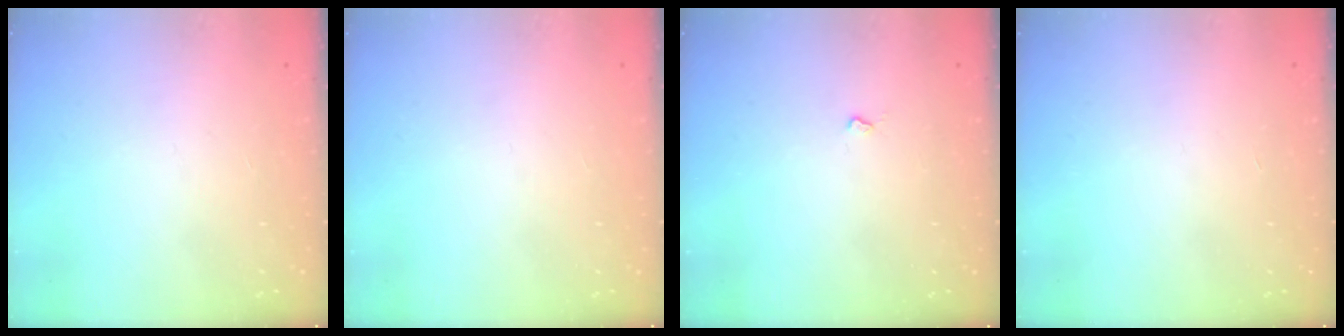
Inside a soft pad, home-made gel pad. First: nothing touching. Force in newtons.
{"total": 0.0}
{"total": 1.9, "press": 1.9, "slide": 0.4}
{"total": 0.0}